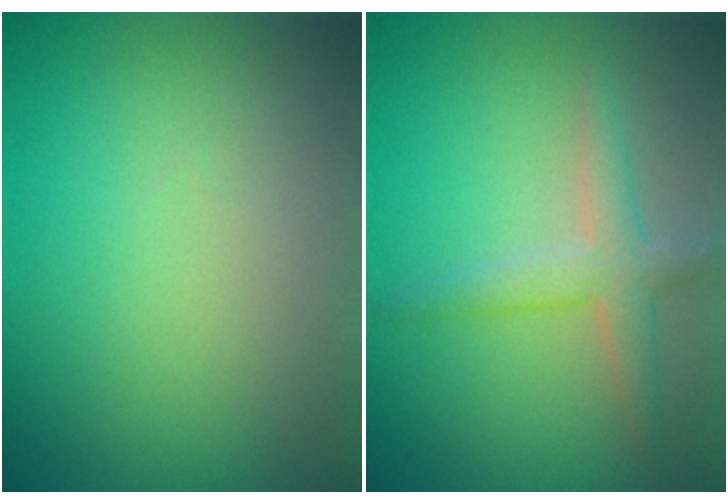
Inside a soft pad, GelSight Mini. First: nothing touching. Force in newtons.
{"total": 2.9, "press": 2.9, "slide": 0.2}